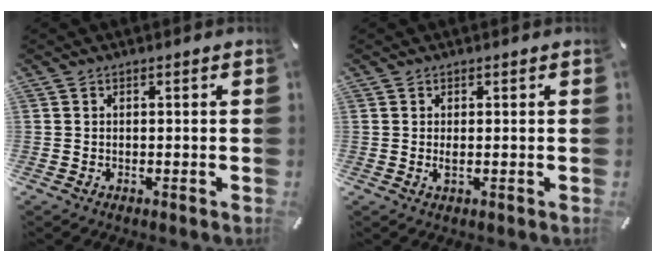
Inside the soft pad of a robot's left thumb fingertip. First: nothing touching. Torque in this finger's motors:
{"motor_torque": [0.71, 0.65, 0.40, -0.38, 0.01]}